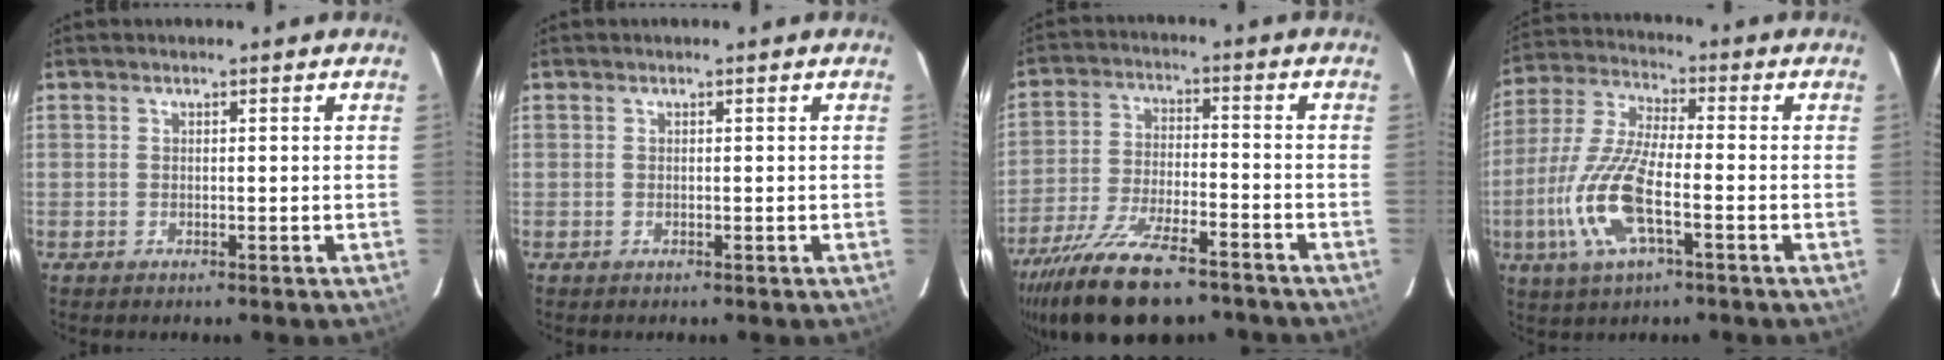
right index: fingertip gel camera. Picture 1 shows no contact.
{"total": 0.0}
{"total": 19.1, "force": [-14.6, 5.9, 10.9], "torque": [-0.221, -0.040, -0.243]}
{"total": 14.3, "force": [-4.7, 4.3, 12.8], "torque": [-0.283, -0.008, -0.095]}